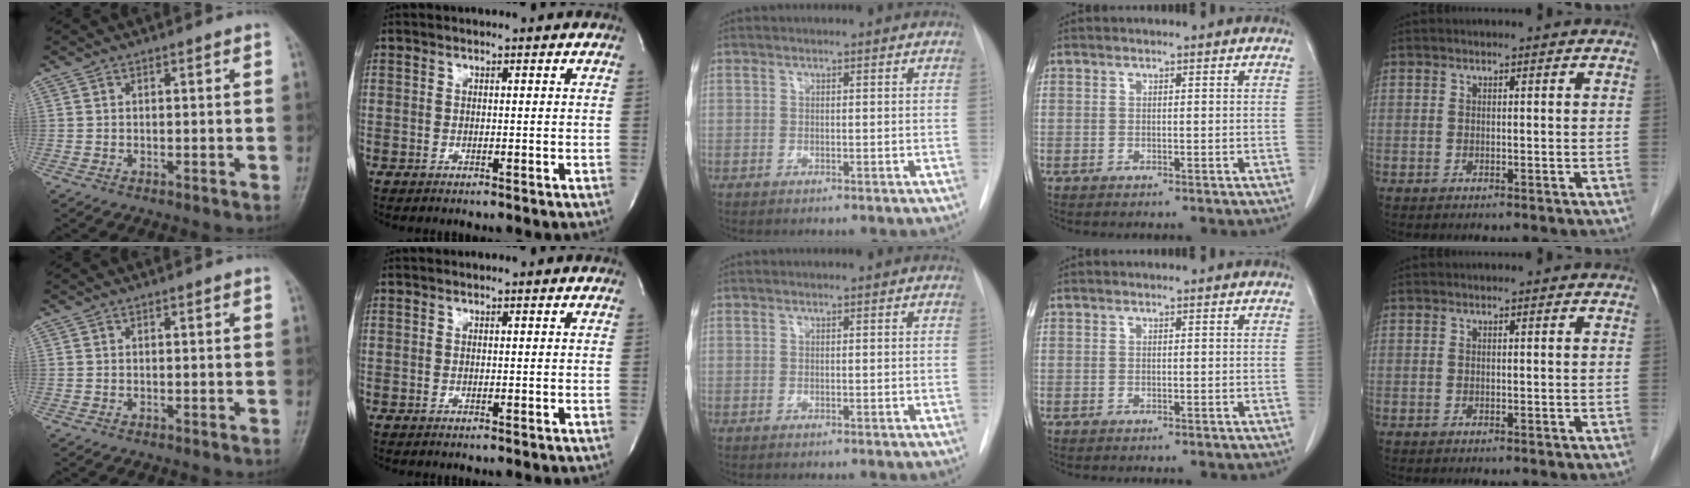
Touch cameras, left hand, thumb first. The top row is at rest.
{}